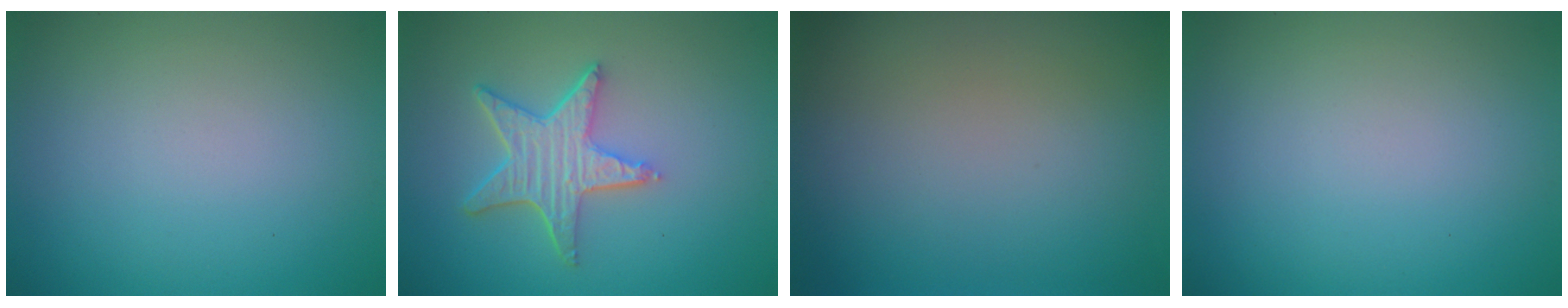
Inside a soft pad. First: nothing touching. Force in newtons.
{"total": 5.0, "press": 4.0, "slide": 3.0}
{"total": 0.0}
{"total": 0.0}